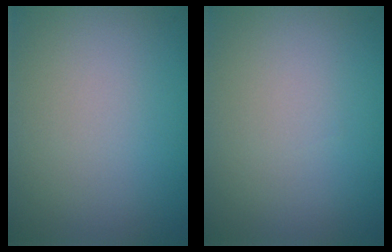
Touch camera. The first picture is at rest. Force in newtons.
{"total": 0.0}